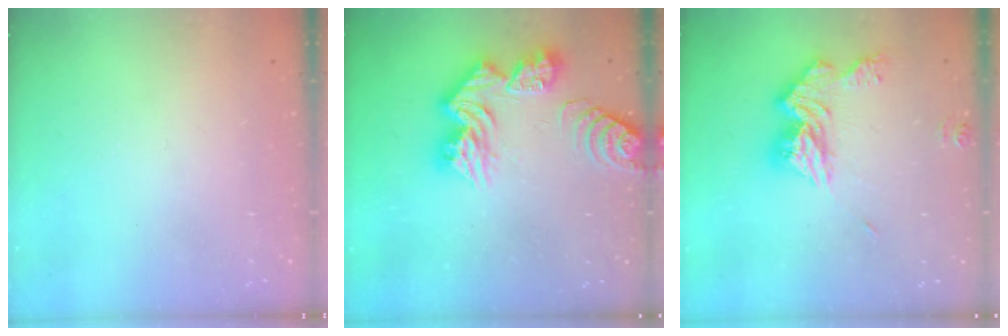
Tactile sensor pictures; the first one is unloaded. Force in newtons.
{"total": 14.3, "press": 14.3, "slide": 1.5}
{"total": 14.6, "press": 14.5, "slide": 1.3}